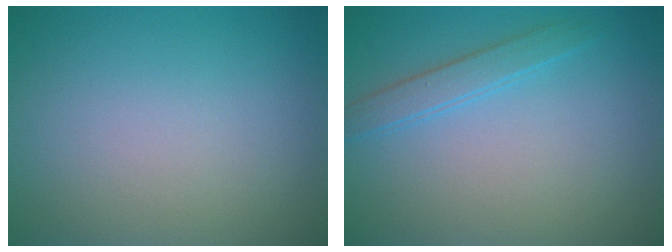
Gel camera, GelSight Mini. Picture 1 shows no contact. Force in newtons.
{"total": 2.0, "press": 2.0, "slide": 0.1}